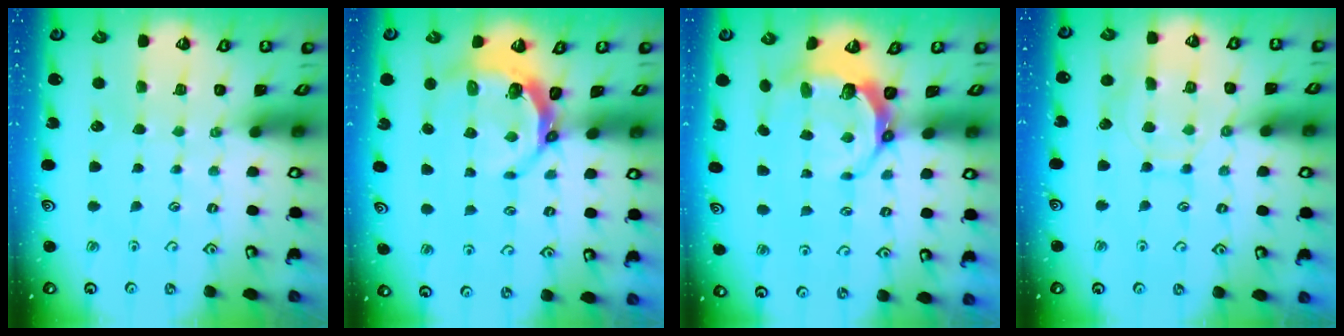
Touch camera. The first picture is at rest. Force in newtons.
{"total": 5.7, "press": 4.5, "slide": 3.6}
{"total": 6.9, "press": 5.5, "slide": 4.2}
{"total": 10.1, "press": 10.0, "slide": 0.9}